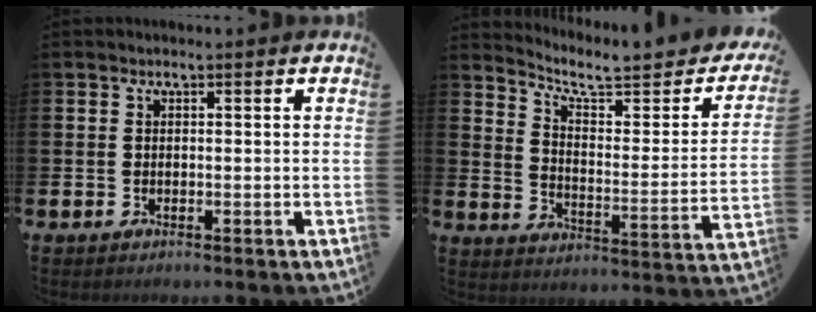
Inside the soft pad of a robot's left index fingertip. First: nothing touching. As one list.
[{"total": 6.0, "force": [5.1, 1.3, 2.9], "torque": [-0.071, -0.043, 0.077]}]